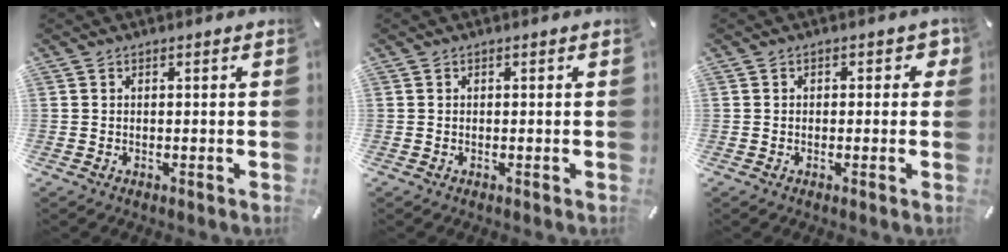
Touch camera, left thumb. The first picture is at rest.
{"total": 0.0}
{"total": 2.1, "force": [-0.2, 1.6, 1.4], "torque": [-0.010, 0.004, -0.011]}